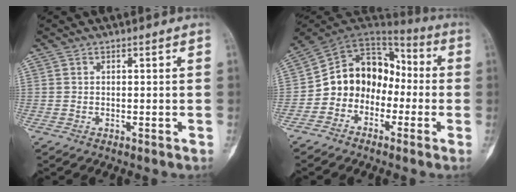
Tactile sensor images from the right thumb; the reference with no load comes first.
{"total": 13.3, "force": [-3.2, 11.0, 6.8], "torque": [-0.073, 0.073, -0.073]}